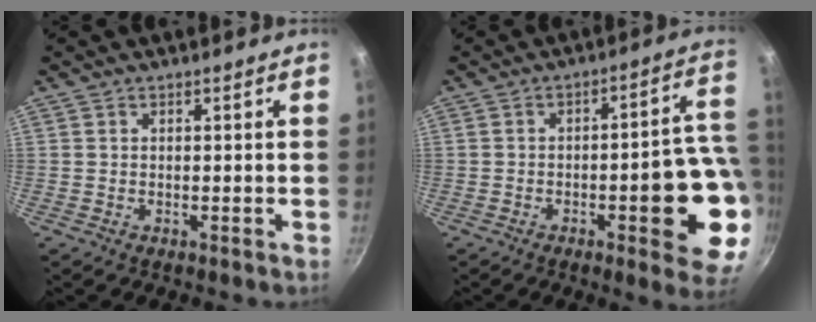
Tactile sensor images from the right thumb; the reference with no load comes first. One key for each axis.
{"total": 13.7, "fx": -3.8, "fy": 4.3, "fz": 12.5, "tx": -0.106, "ty": 0.023, "tz": -0.047}